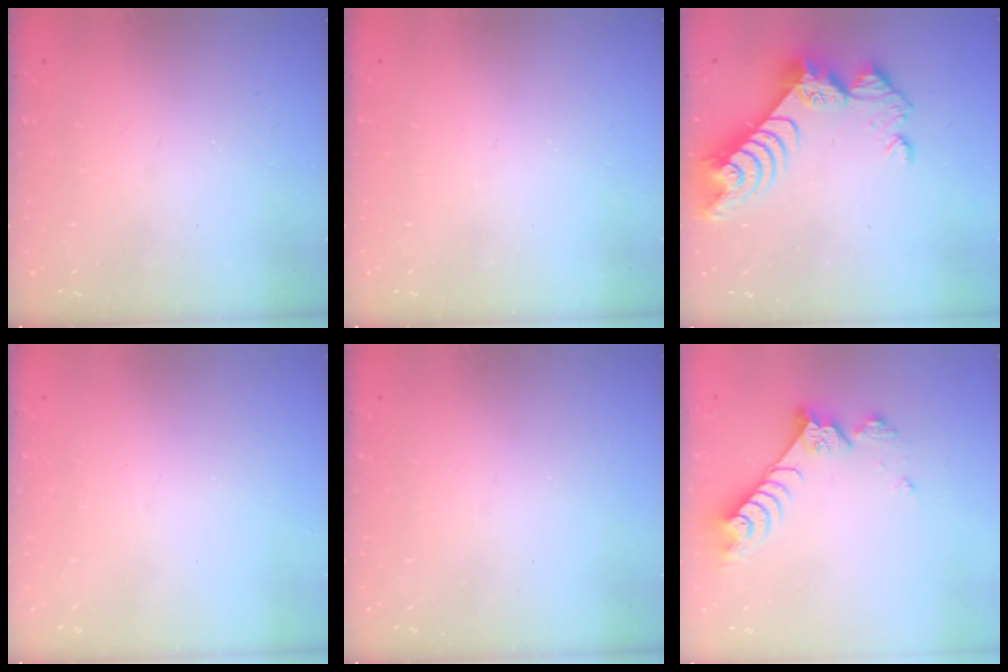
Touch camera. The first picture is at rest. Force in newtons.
{"total": 0.0}
{"total": 12.7, "press": 12.7, "slide": 0.8}
{"total": 0.0}
{"total": 0.0}
{"total": 8.9, "press": 8.9, "slide": 0.6}